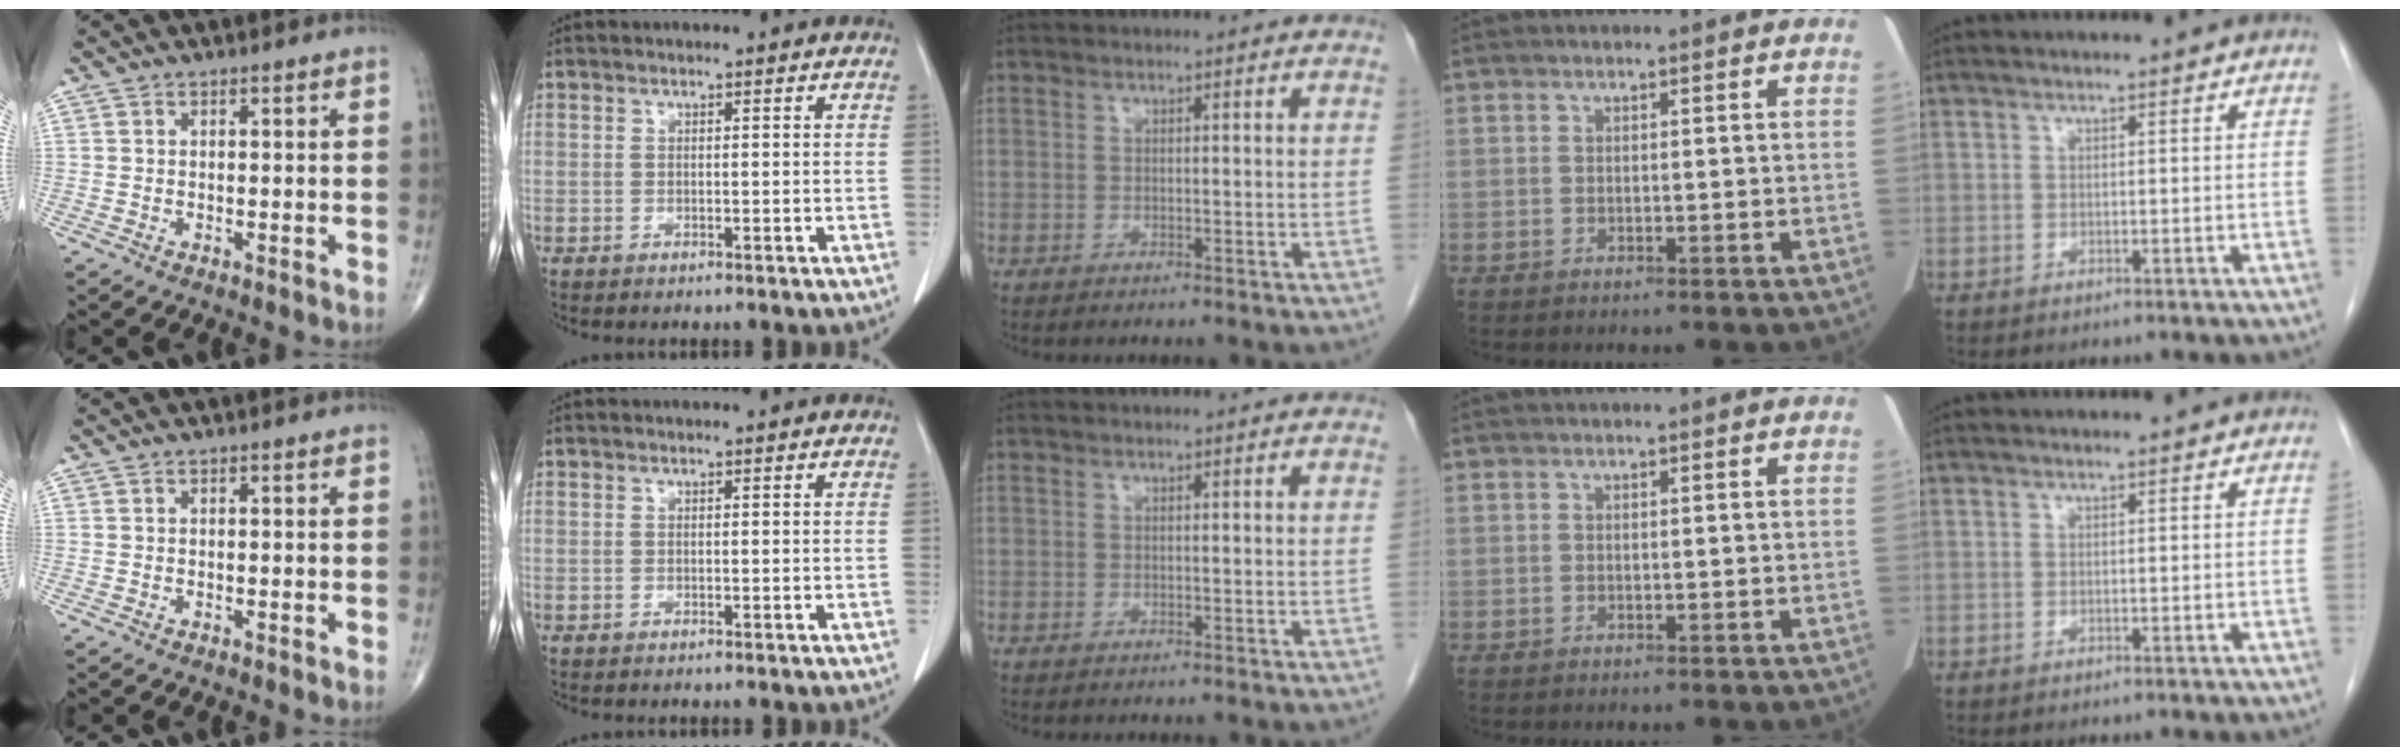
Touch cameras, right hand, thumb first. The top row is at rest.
{}